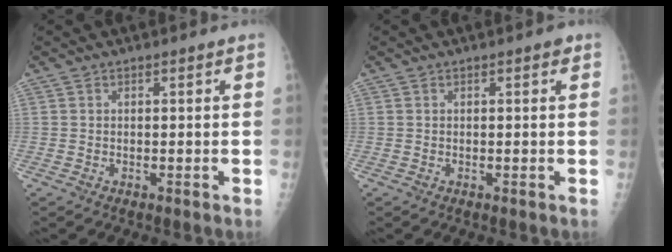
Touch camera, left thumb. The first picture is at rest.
{"total": 0.8, "force": [0.4, 0.4, 0.6], "torque": [-0.005, 0.001, 0.002]}